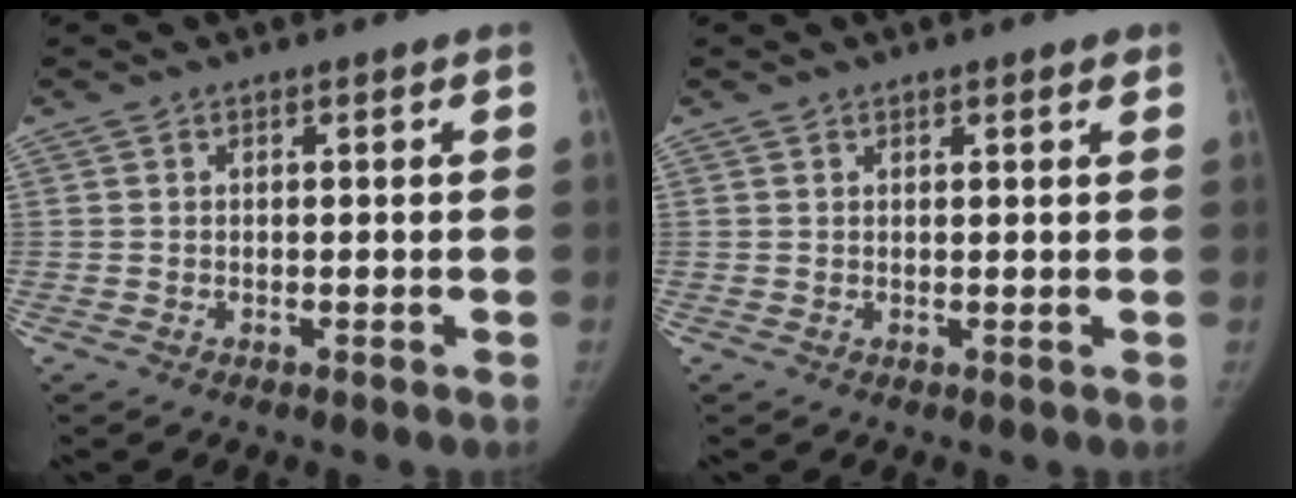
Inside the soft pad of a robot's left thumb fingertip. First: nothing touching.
{"total": 1.3, "force": [1.0, 0.5, 0.8], "torque": [-0.005, -0.003, 0.012]}